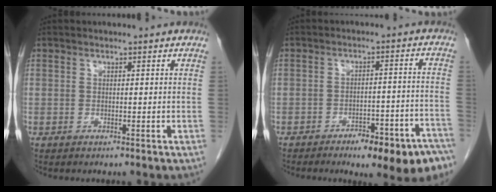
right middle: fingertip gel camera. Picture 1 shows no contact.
{"total": 12.7, "force": [-8.8, 3.8, 8.3], "torque": [-0.055, 0.033, -0.117]}